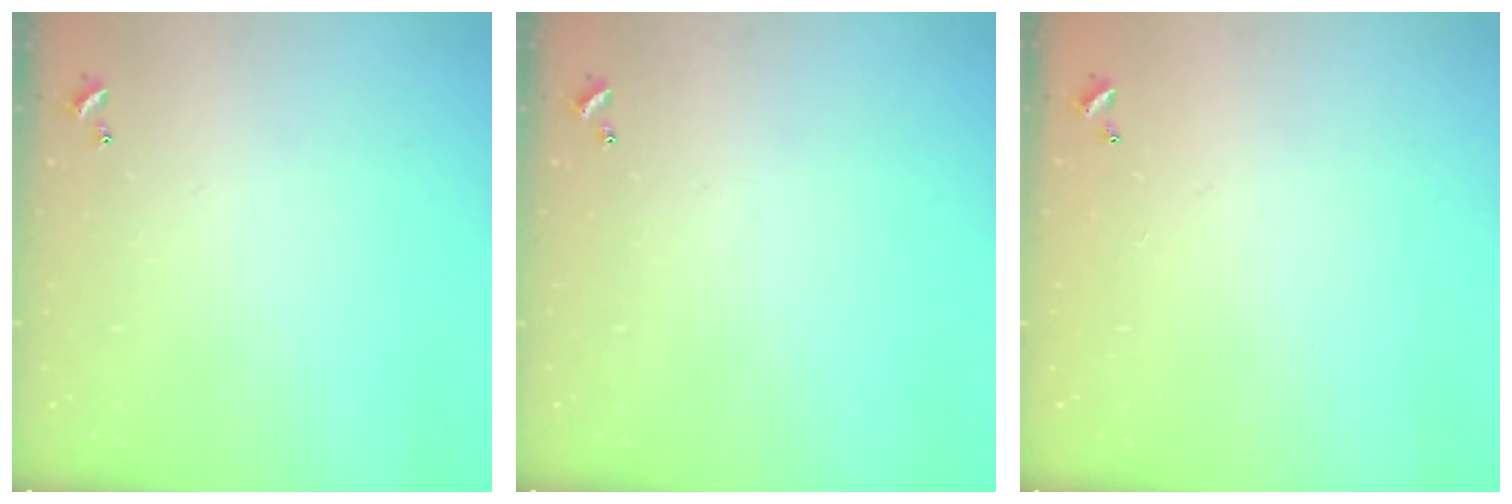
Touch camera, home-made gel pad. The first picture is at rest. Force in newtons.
{"total": 0.0}
{"total": 3.0, "press": 3.0, "slide": 0.1}